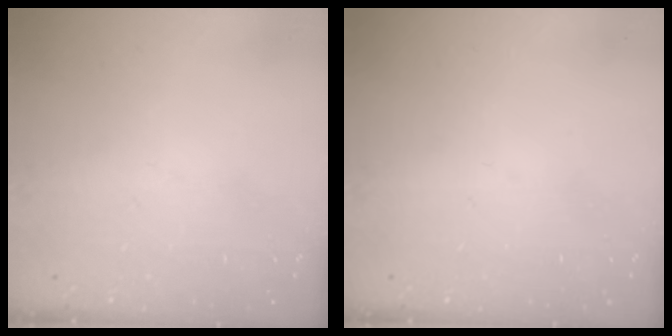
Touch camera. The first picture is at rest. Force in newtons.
{"total": 0.0}